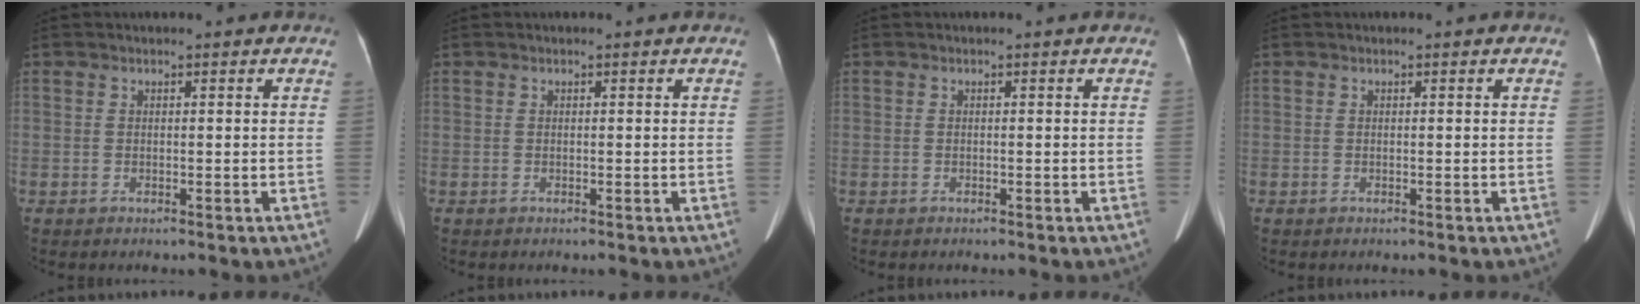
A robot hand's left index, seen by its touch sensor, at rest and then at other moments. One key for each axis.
{"total": 0.0}
{"total": 0.0}
{"total": 0.0}